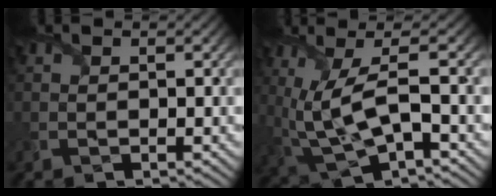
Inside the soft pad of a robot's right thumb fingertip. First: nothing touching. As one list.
[{"total": 9.5, "force": [0.6, 3.0, 9.0], "torque": [-0.201, 0.003, 0.013]}]